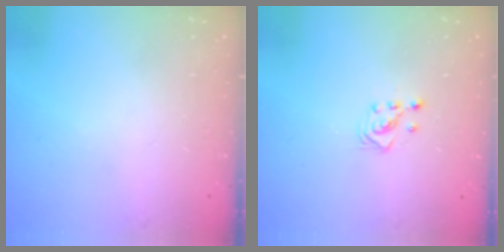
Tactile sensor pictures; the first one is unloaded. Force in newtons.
{"total": 2.9, "press": 2.9, "slide": 0.4}